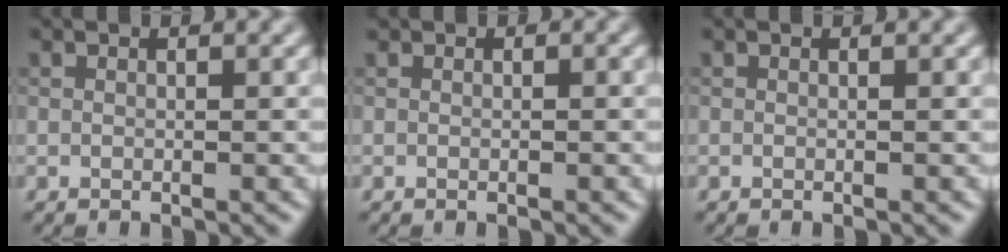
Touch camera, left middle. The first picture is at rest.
{"total": 0.6, "force": [0.2, 0.5, 0.2], "torque": [0.000, -0.003, -0.001]}
{"total": 0.0}